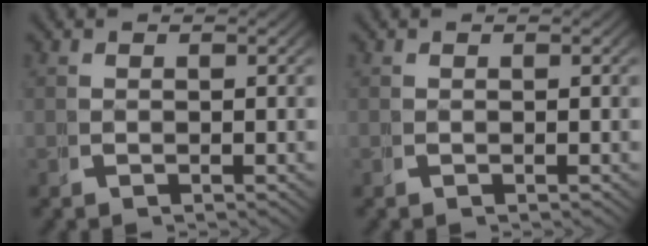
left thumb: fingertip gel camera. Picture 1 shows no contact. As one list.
[{"total": 0.0}]